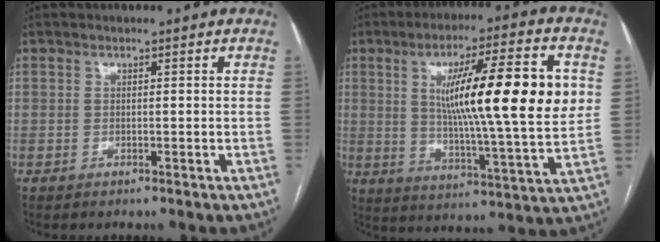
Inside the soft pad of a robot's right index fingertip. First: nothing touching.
{"total": 19.8, "force": [4.0, 1.5, 19.3], "torque": [-0.302, 0.000, 0.053]}